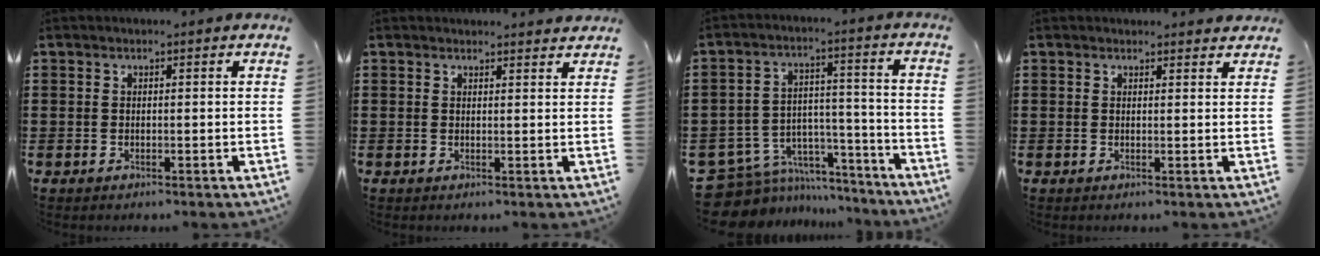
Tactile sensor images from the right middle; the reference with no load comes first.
{"total": 1.4, "force": [1.3, 0.1, -0.2], "torque": [0.007, -0.005, 0.025]}
{"total": 8.3, "force": [-6.9, 4.3, 1.8], "torque": [-0.054, 0.016, -0.134]}
{"total": 1.1, "force": [1.1, 0.3, -0.1], "torque": [0.014, -0.007, 0.019]}